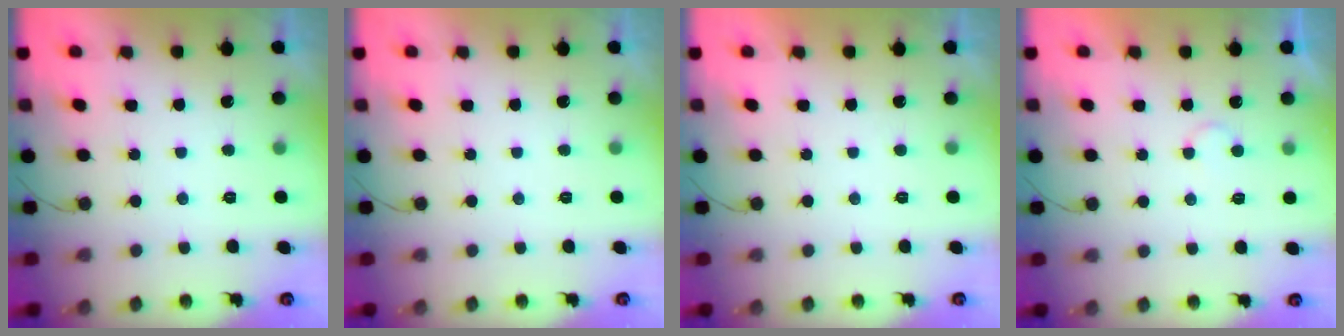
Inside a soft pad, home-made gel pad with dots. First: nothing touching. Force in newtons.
{"total": 0.0}
{"total": 1.7, "press": 1.7, "slide": 0.0}
{"total": 3.6, "press": 3.6, "slide": 0.3}